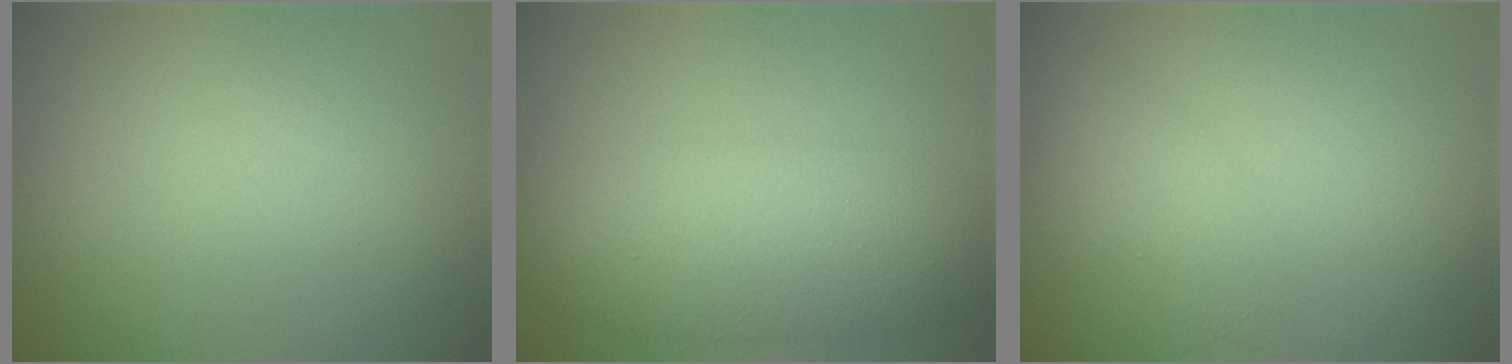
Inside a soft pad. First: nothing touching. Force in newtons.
{"total": 6.2, "press": 6.2, "slide": 0.0}
{"total": 1.9, "press": 1.9, "slide": 0.1}